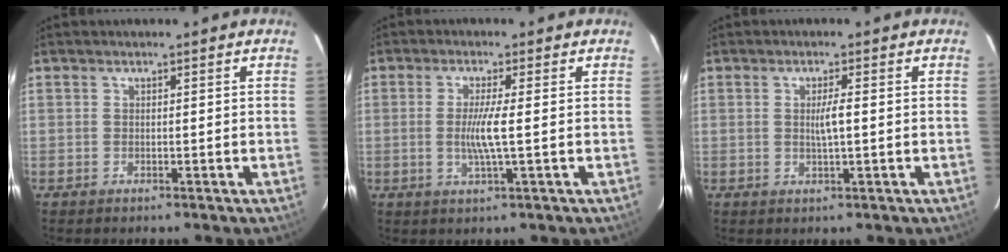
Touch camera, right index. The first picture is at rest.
{"total": 4.6, "force": [-0.2, -0.4, 4.6], "torque": [-0.095, -0.010, -0.005]}
{"total": 2.5, "force": [0.1, 0.0, 2.5], "torque": [-0.047, -0.002, 0.002]}